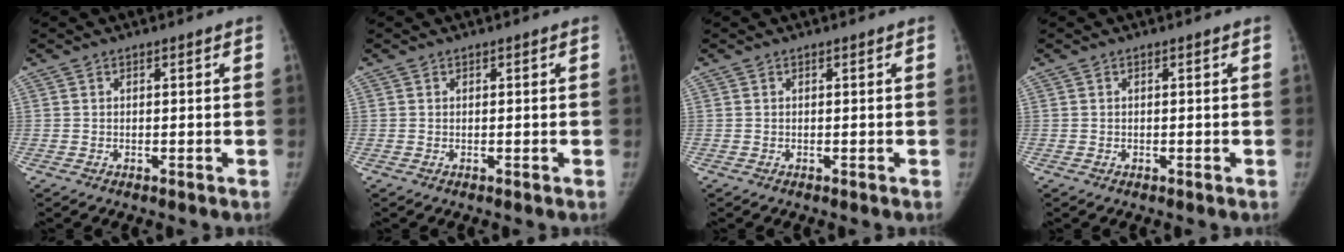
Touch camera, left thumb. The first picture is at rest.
{"total": 0.0}
{"total": 0.0}
{"total": 0.0}